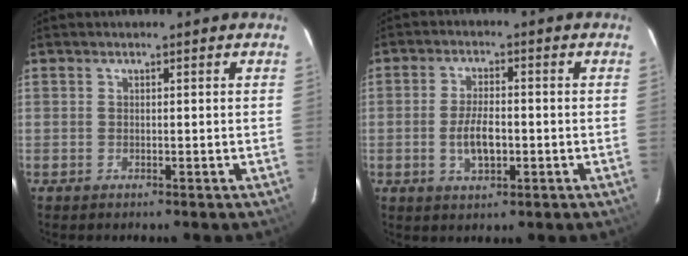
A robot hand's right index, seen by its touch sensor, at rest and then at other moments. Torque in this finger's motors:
{"motor_torque": [0.18, -0.11, 0.37, 0.05]}